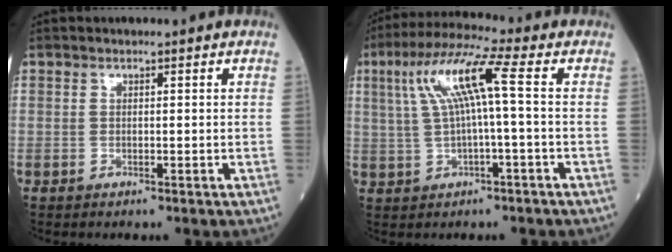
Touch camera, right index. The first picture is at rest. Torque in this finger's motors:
{"motor_torque": [0.83, 0.50, 0.62, 0.21]}